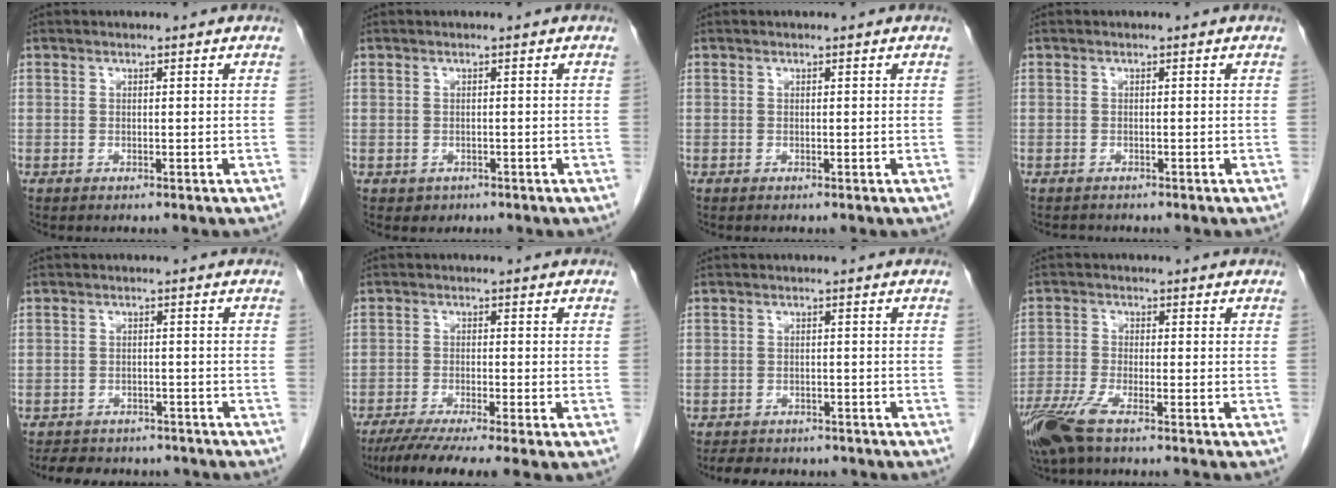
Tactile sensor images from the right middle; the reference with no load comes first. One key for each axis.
{"total": 1.1, "fx": -0.5, "fy": 0.9, "fz": 0.1, "tx": -0.007, "ty": 0.003, "tz": 0.000}
{"total": 0.0}
{"total": 1.1, "fx": -1.0, "fy": 0.2, "fz": 0.0, "tx": -0.005, "ty": -0.004, "tz": -0.016}
{"total": 9.9, "fx": -8.6, "fy": 4.0, "fz": 2.7, "tx": -0.046, "ty": 0.004, "tz": -0.106}
{"total": 8.5, "fx": -6.5, "fy": -0.3, "fz": 5.5, "tx": -0.085, "ty": -0.021, "tz": -0.103}
{"total": 7.2, "fx": -6.2, "fy": 3.0, "fz": 2.3, "tx": -0.038, "ty": 0.002, "tz": -0.078}
{"total": 7.5, "fx": -5.7, "fy": 0.6, "fz": 4.9, "tx": -0.097, "ty": -0.019, "tz": -0.109}